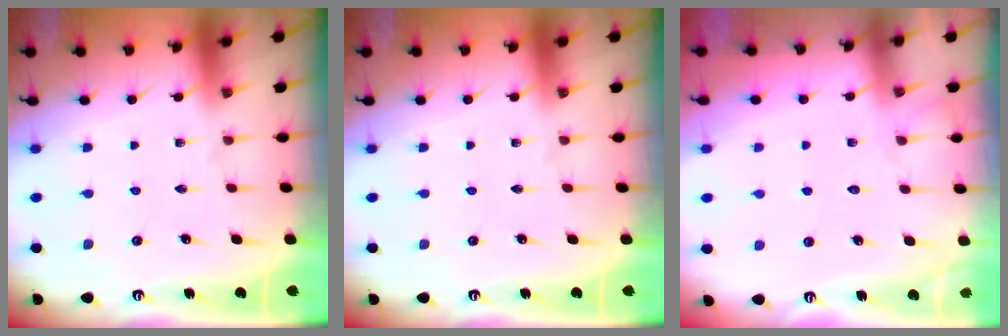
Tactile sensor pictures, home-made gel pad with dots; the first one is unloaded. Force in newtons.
{"total": 0.0}
{"total": 6.2, "press": 6.1, "slide": 0.8}